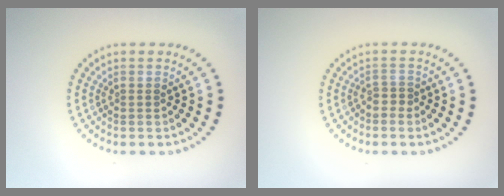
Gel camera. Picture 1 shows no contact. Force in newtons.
{"total": 1.0, "press": 0.6, "slide": 0.8}